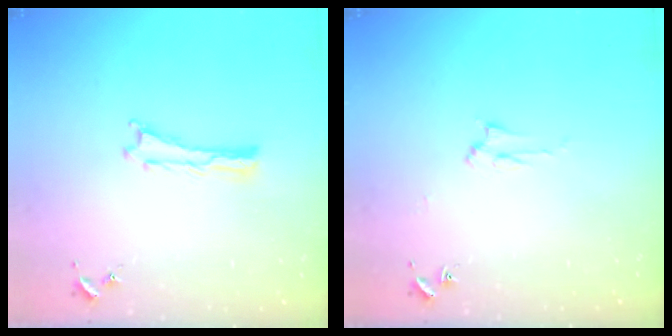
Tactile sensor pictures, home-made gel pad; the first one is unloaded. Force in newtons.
{"total": 2.8, "press": 2.8, "slide": 0.4}